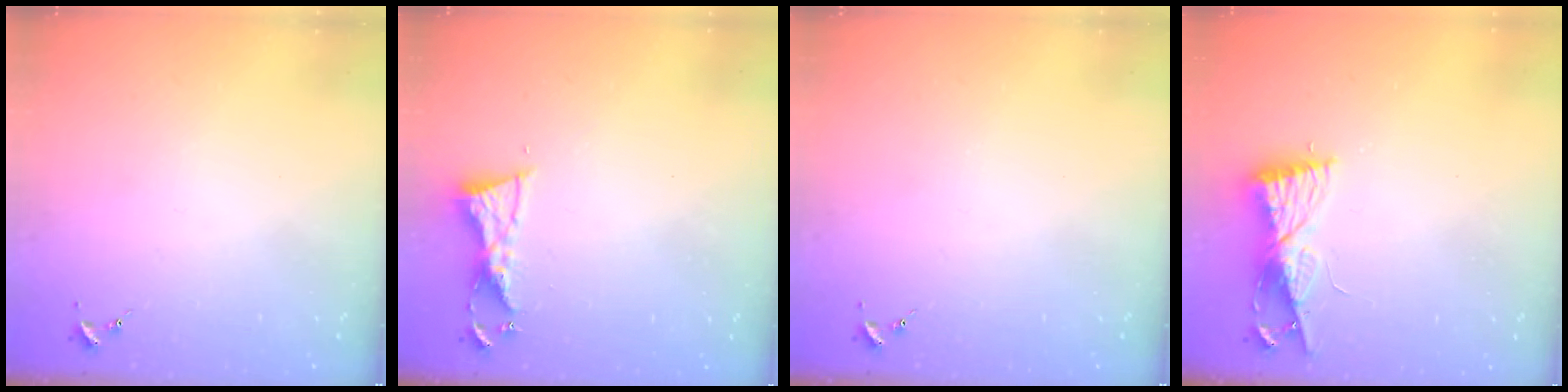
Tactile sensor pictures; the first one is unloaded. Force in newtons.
{"total": 6.6, "press": 6.6, "slide": 0.6}
{"total": 0.0}
{"total": 9.0, "press": 9.0, "slide": 0.8}